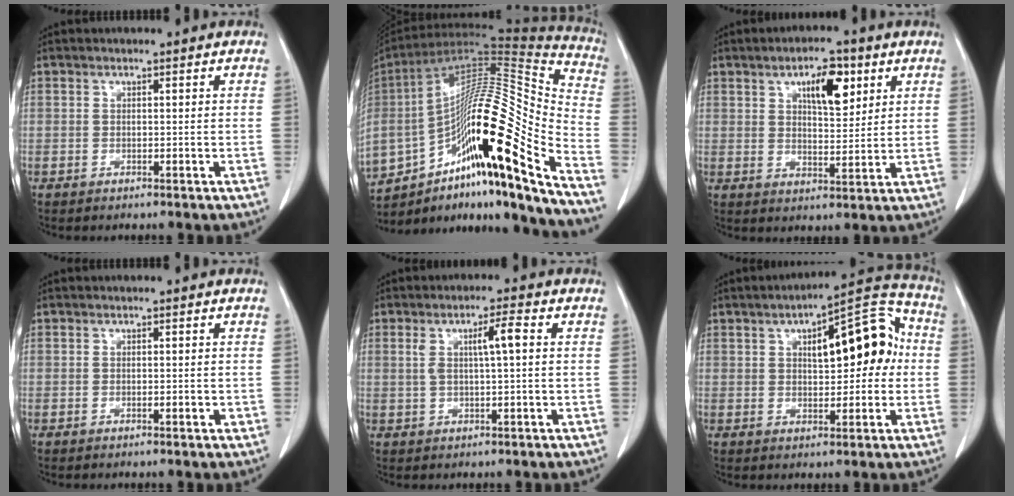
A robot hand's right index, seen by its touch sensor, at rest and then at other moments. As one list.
[{"total": 31.0, "force": [-15.6, 5.4, 26.3], "torque": [-0.421, 0.015, -0.255]}, {"total": 7.6, "force": [3.6, 2.9, 6.1], "torque": [-0.099, 0.006, 0.059]}, {"total": 0.9, "force": [-0.3, 0.2, 0.8], "torque": [-0.015, -0.001, -0.003]}, {"total": 4.6, "force": [0.9, 0.4, 4.5], "torque": [-0.083, 0.010, 0.018]}, {"total": 13.0, "force": [2.4, 4.8, 11.8], "torque": [-0.156, 0.043, 0.036]}]